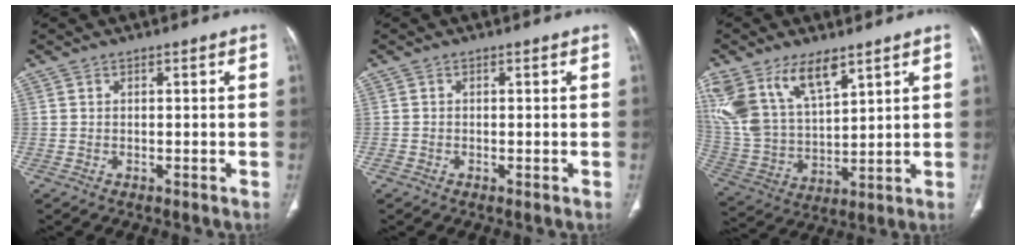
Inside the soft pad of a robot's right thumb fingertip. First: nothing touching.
{"total": 0.7, "force": [-0.4, 0.4, 0.5], "torque": [-0.008, -0.002, -0.007]}
{"total": 16.9, "force": [9.8, 8.3, 11.0], "torque": [-0.213, -0.030, 0.208]}